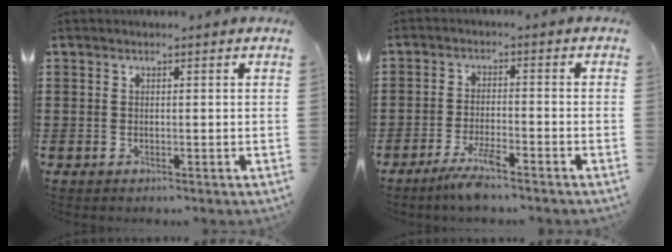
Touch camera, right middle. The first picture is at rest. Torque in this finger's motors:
{"motor_torque": [2.14, 0.00, 0.10, 0.11]}